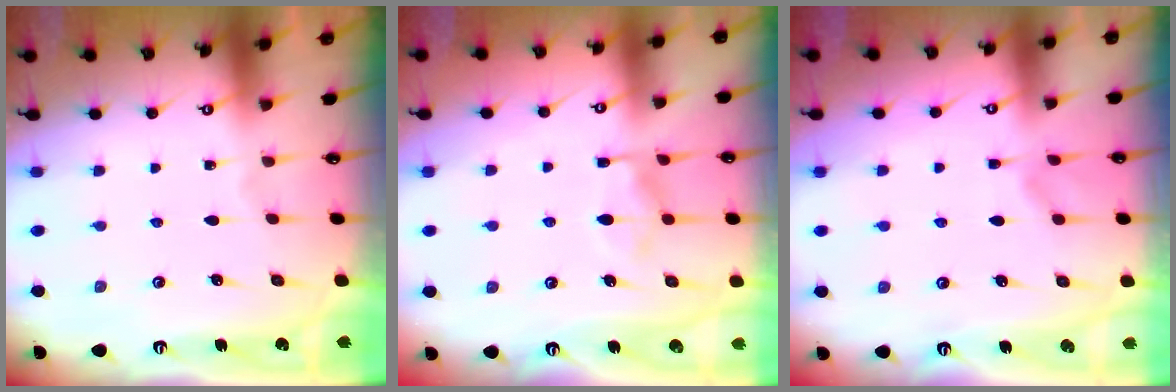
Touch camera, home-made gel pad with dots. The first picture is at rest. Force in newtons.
{"total": 8.6, "press": 8.6, "slide": 0.7}
{"total": 3.8, "press": 3.8, "slide": 0.3}